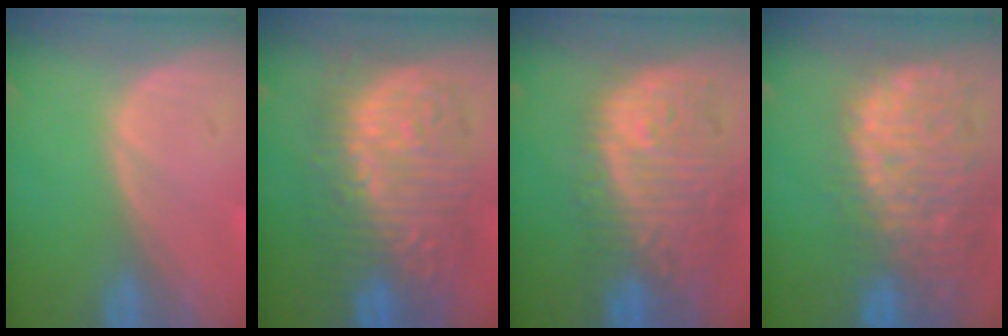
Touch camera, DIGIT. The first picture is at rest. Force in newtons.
{"total": 13.1, "press": 13.1, "slide": 1.2}
{"total": 12.2, "press": 10.9, "slide": 5.6}
{"total": 14.4, "press": 11.8, "slide": 8.2}